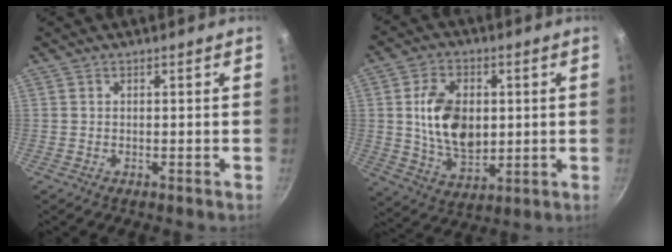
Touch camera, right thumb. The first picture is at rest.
{"total": 13.6, "force": [1.5, 9.0, 10.1], "torque": [-0.155, -0.013, 0.031]}